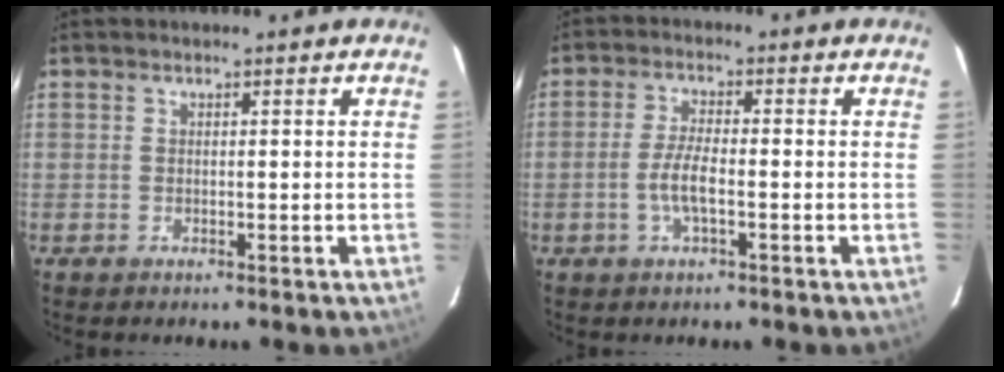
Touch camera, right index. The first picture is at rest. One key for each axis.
{"total": 4.8, "fx": -1.5, "fy": 1.2, "fz": 4.5, "tx": -0.094, "ty": 0.000, "tz": -0.029}